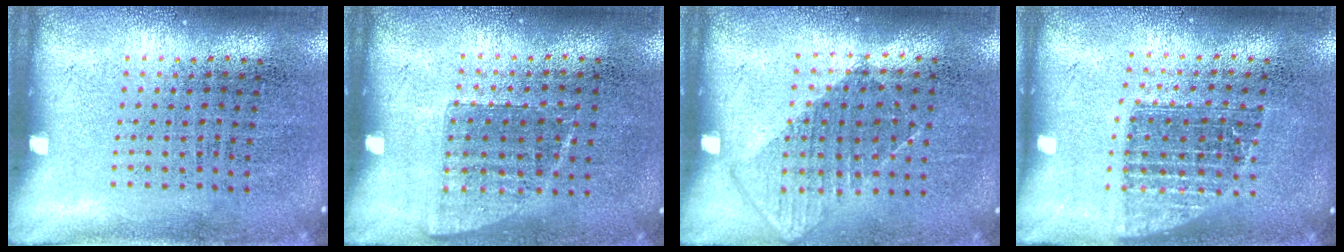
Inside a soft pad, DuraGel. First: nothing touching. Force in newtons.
{"total": 0.7, "press": 0.7, "slide": 0.2}
{"total": 0.8, "press": 0.7, "slide": 0.4}
{"total": 1.3, "press": 1.1, "slide": 0.7}